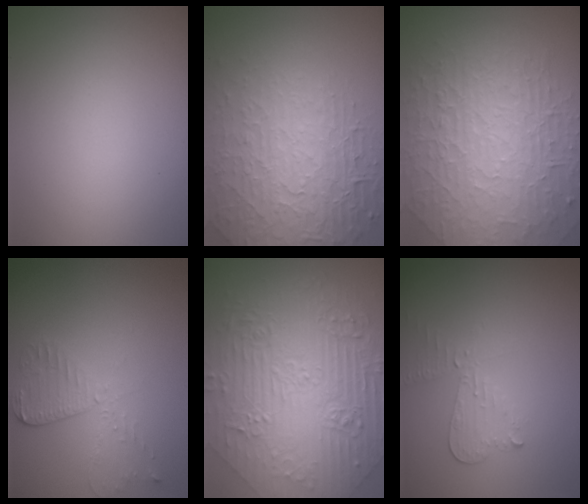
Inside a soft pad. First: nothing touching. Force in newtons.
{"total": 7.4, "press": 5.3, "slide": 5.1}
{"total": 10.1, "press": 6.5, "slide": 7.7}
{"total": 2.9, "press": 2.6, "slide": 1.3}
{"total": 10.1, "press": 7.6, "slide": 6.6}
{"total": 2.1, "press": 2.1, "slide": 0.1}